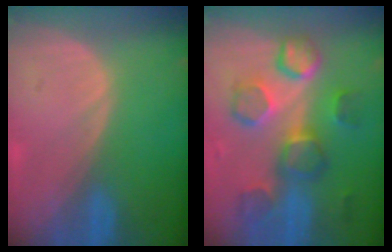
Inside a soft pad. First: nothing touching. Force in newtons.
{"total": 9.0, "press": 9.0, "slide": 0.3}